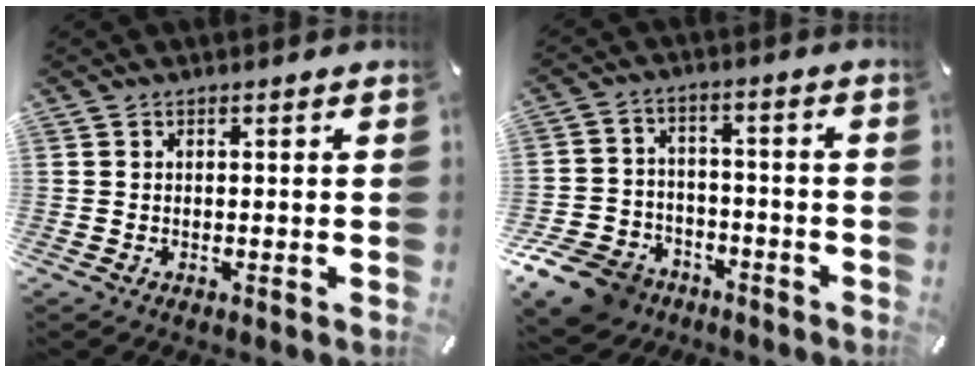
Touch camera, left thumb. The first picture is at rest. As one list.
[{"total": 11.4, "force": [-7.8, 7.6, 3.2], "torque": [-0.067, 0.060, -0.140]}]